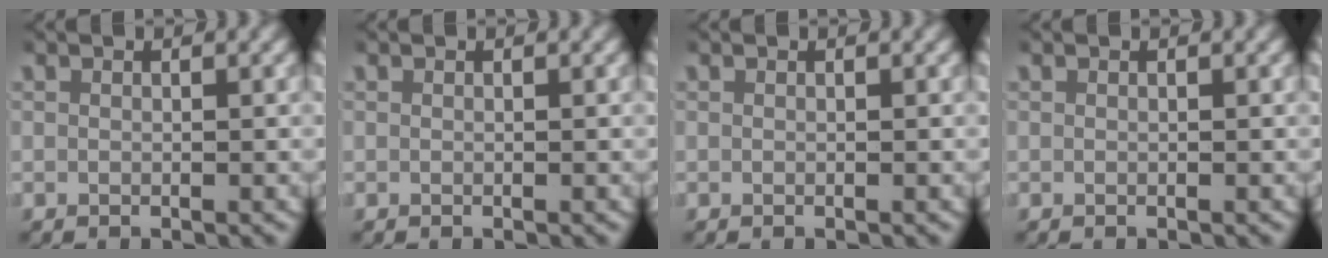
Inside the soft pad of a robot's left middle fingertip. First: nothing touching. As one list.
[{"total": 0.0}, {"total": 0.0}, {"total": 0.0}]